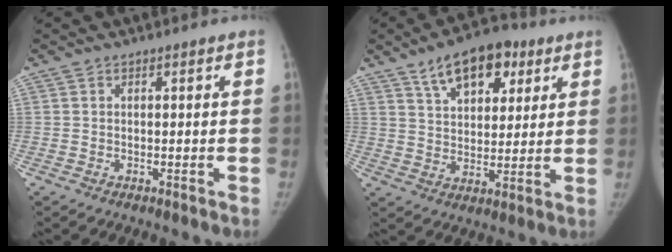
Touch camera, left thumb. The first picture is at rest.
{"total": 13.1, "force": [7.2, 7.2, 8.3], "torque": [-0.092, -0.021, 0.114]}